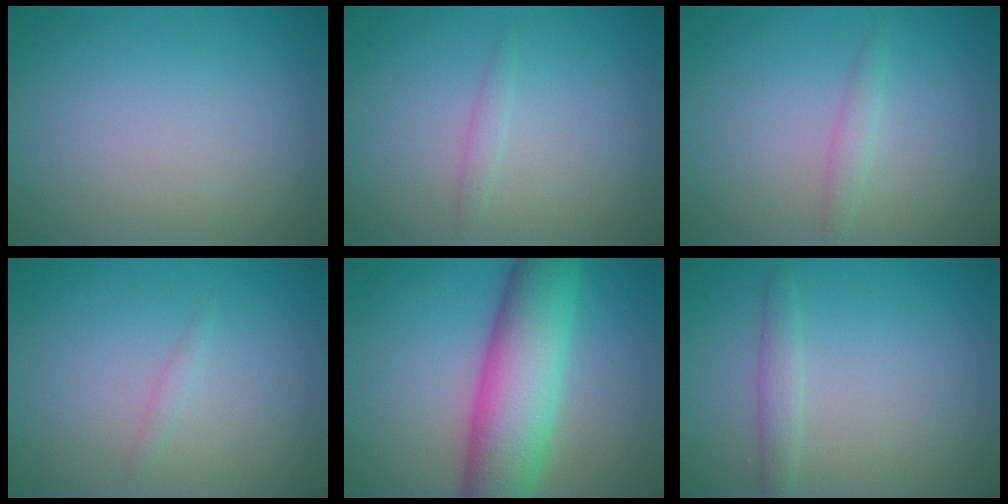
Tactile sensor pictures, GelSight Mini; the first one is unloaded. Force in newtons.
{"total": 0.8, "press": 0.8, "slide": 0.1}
{"total": 1.2, "press": 1.2, "slide": 0.1}
{"total": 0.6, "press": 0.6, "slide": 0.0}
{"total": 9.7, "press": 9.7, "slide": 0.1}
{"total": 1.5, "press": 1.5, "slide": 0.1}